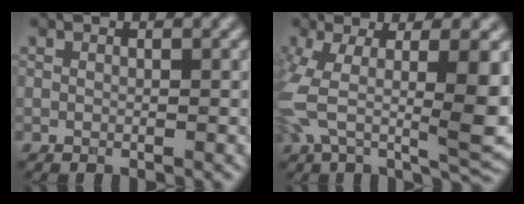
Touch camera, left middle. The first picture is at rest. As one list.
[{"total": 9.9, "force": [-0.7, 3.4, 9.3], "torque": [-0.186, -0.015, -0.003]}]